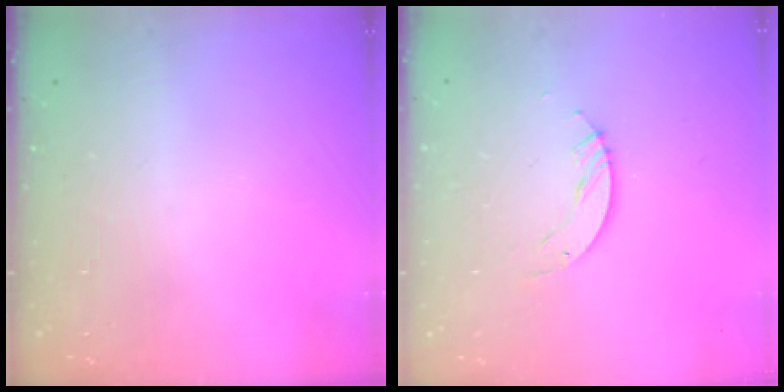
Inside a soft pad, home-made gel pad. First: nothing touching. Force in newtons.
{"total": 4.0, "press": 4.0, "slide": 0.3}